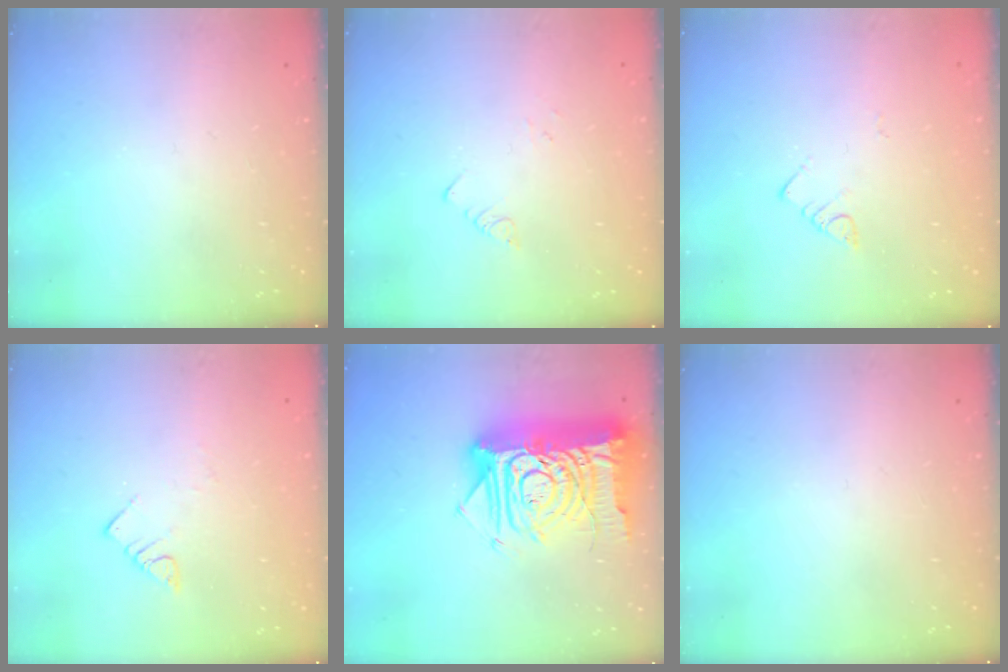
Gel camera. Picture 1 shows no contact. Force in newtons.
{"total": 1.3, "press": 1.2, "slide": 0.1}
{"total": 2.7, "press": 2.6, "slide": 0.5}
{"total": 4.0, "press": 4.0, "slide": 0.4}
{"total": 24.5, "press": 24.3, "slide": 2.7}
{"total": 0.0}